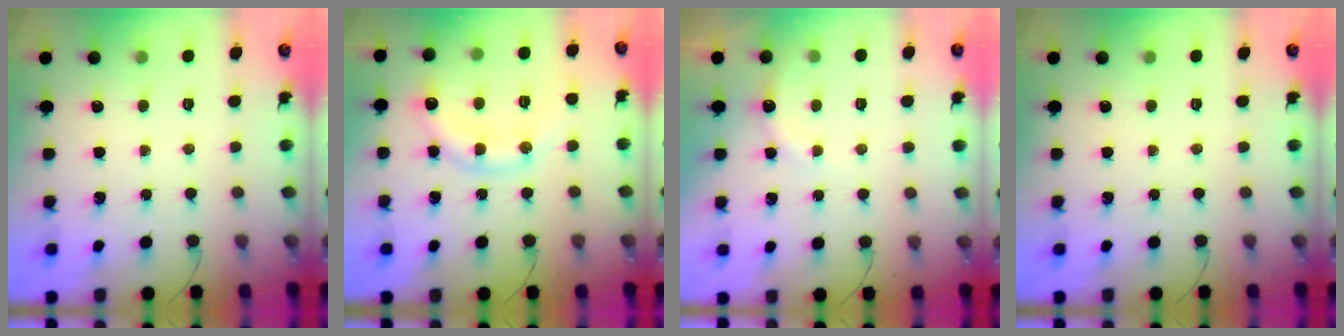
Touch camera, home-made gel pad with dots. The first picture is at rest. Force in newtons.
{"total": 15.2, "press": 15.1, "slide": 0.9}
{"total": 5.1, "press": 4.9, "slide": 1.3}
{"total": 0.0}